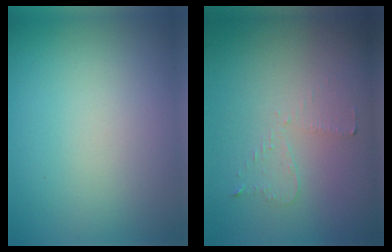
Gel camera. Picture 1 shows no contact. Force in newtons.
{"total": 0.9, "press": 0.8, "slide": 0.4}